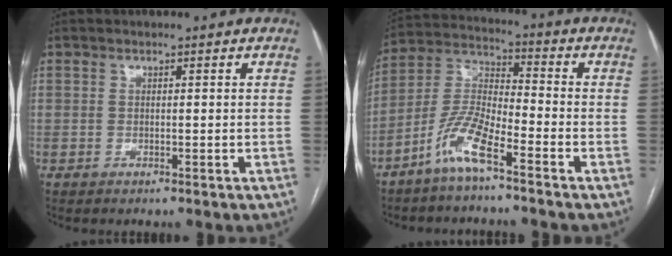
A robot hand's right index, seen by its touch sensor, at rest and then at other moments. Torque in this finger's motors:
{"motor_torque": [0.65, -0.91, 0.18, 0.00]}